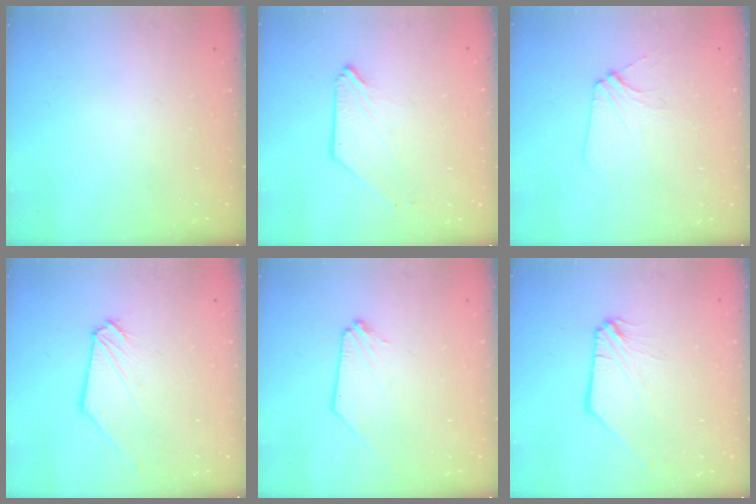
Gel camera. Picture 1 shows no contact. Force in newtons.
{"total": 0.0}
{"total": 4.4, "press": 4.3, "slide": 0.5}
{"total": 0.7, "press": 0.7, "slide": 0.0}
{"total": 0.0}
{"total": 0.0}